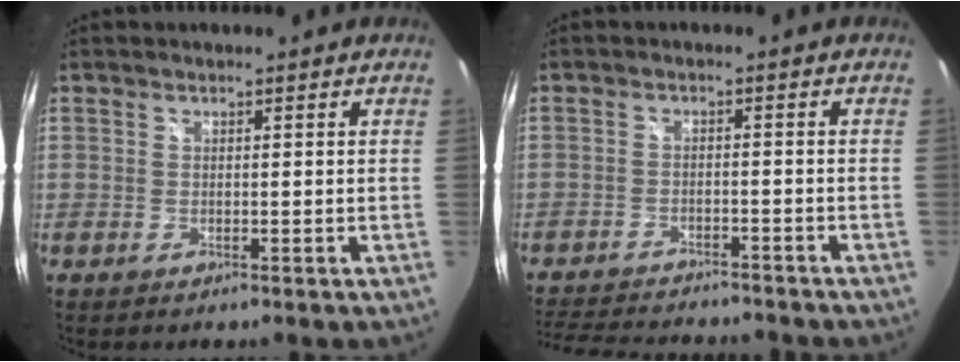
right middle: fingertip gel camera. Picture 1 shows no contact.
{"total": 14.5, "force": [-12.8, 3.6, 5.7], "torque": [-0.126, -0.017, -0.191]}